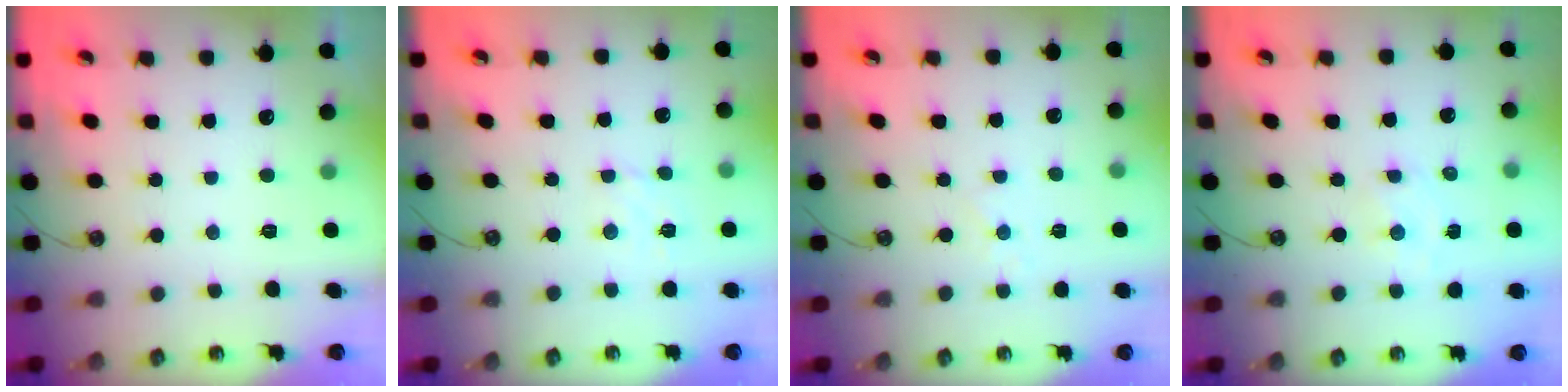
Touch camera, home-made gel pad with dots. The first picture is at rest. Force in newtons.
{"total": 2.5, "press": 2.4, "slide": 0.5}
{"total": 3.3, "press": 3.3, "slide": 0.4}
{"total": 1.8, "press": 1.8, "slide": 0.3}